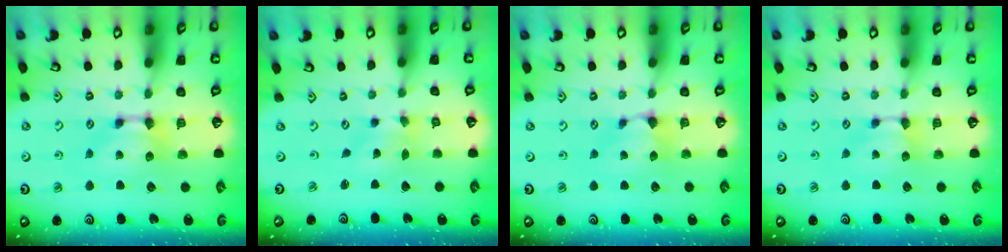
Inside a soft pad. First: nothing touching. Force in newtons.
{"total": 1.2, "press": 0.2, "slide": 1.1}
{"total": 0.6, "press": 0.3, "slide": 0.6}
{"total": 0.9, "press": 0.8, "slide": 0.3}